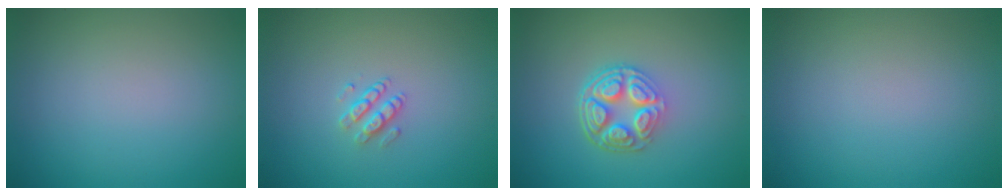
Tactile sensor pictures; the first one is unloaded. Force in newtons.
{"total": 1.5, "press": 1.1, "slide": 1.0}
{"total": 5.2, "press": 3.8, "slide": 3.6}
{"total": 0.0}